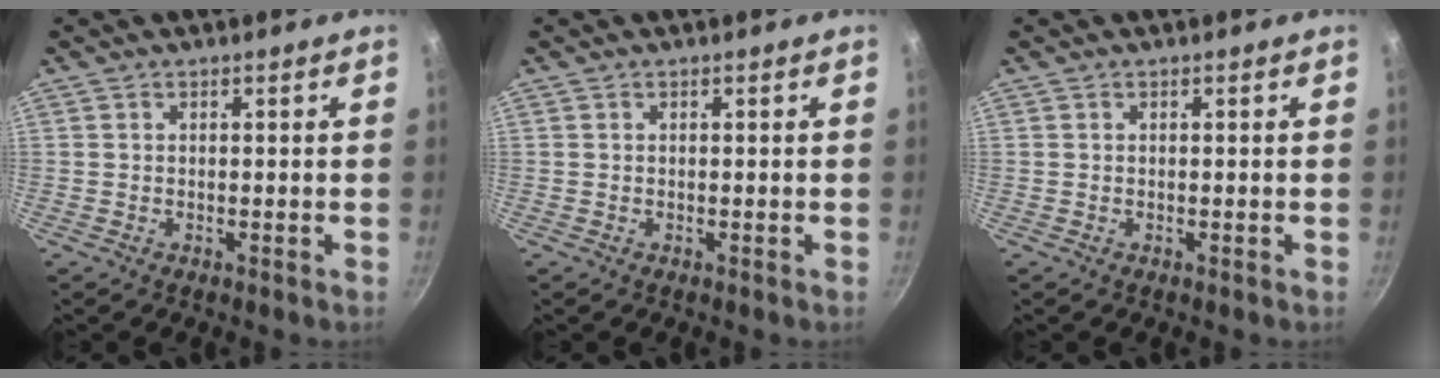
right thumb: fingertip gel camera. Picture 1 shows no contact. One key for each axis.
{"total": 0.0}
{"total": 0.0}